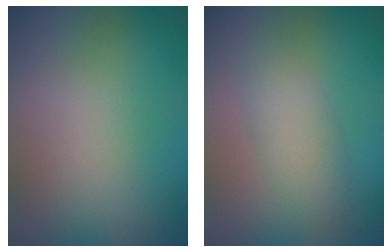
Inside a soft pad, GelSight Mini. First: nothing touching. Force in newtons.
{"total": 2.4, "press": 2.4, "slide": 0.1}